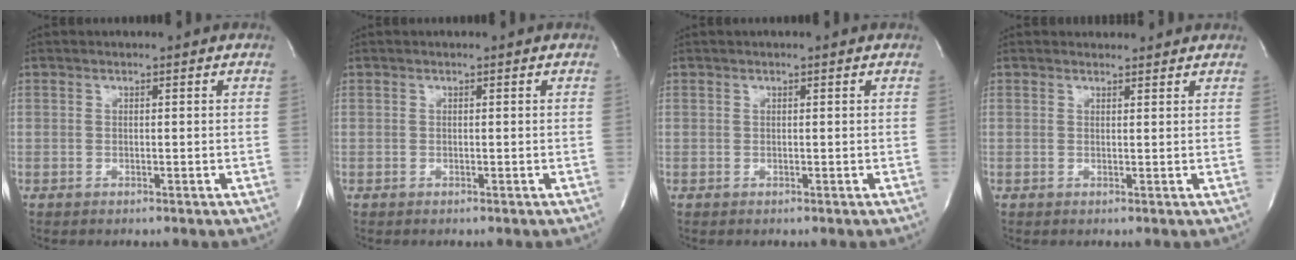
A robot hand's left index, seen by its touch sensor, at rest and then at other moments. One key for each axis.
{"total": 0.0}
{"total": 1.6, "fx": 1.5, "fy": -0.1, "fz": 0.6, "tx": -0.011, "ty": 0.016, "tz": 0.019}
{"total": 2.7, "fx": 2.6, "fy": 0.6, "fz": 0.1, "tx": -0.014, "ty": 0.008, "tz": 0.031}